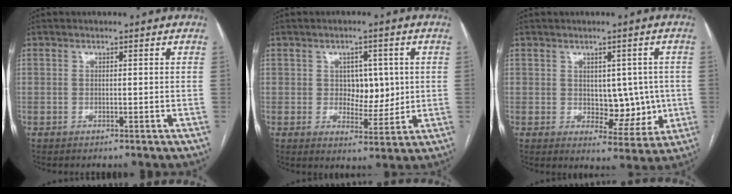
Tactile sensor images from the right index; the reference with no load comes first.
{"total": 5.8, "force": [0.9, 3.7, 4.4], "torque": [-0.053, 0.005, 0.022]}
{"total": 6.9, "force": [0.1, 4.2, 5.5], "torque": [-0.060, 0.004, 0.016]}